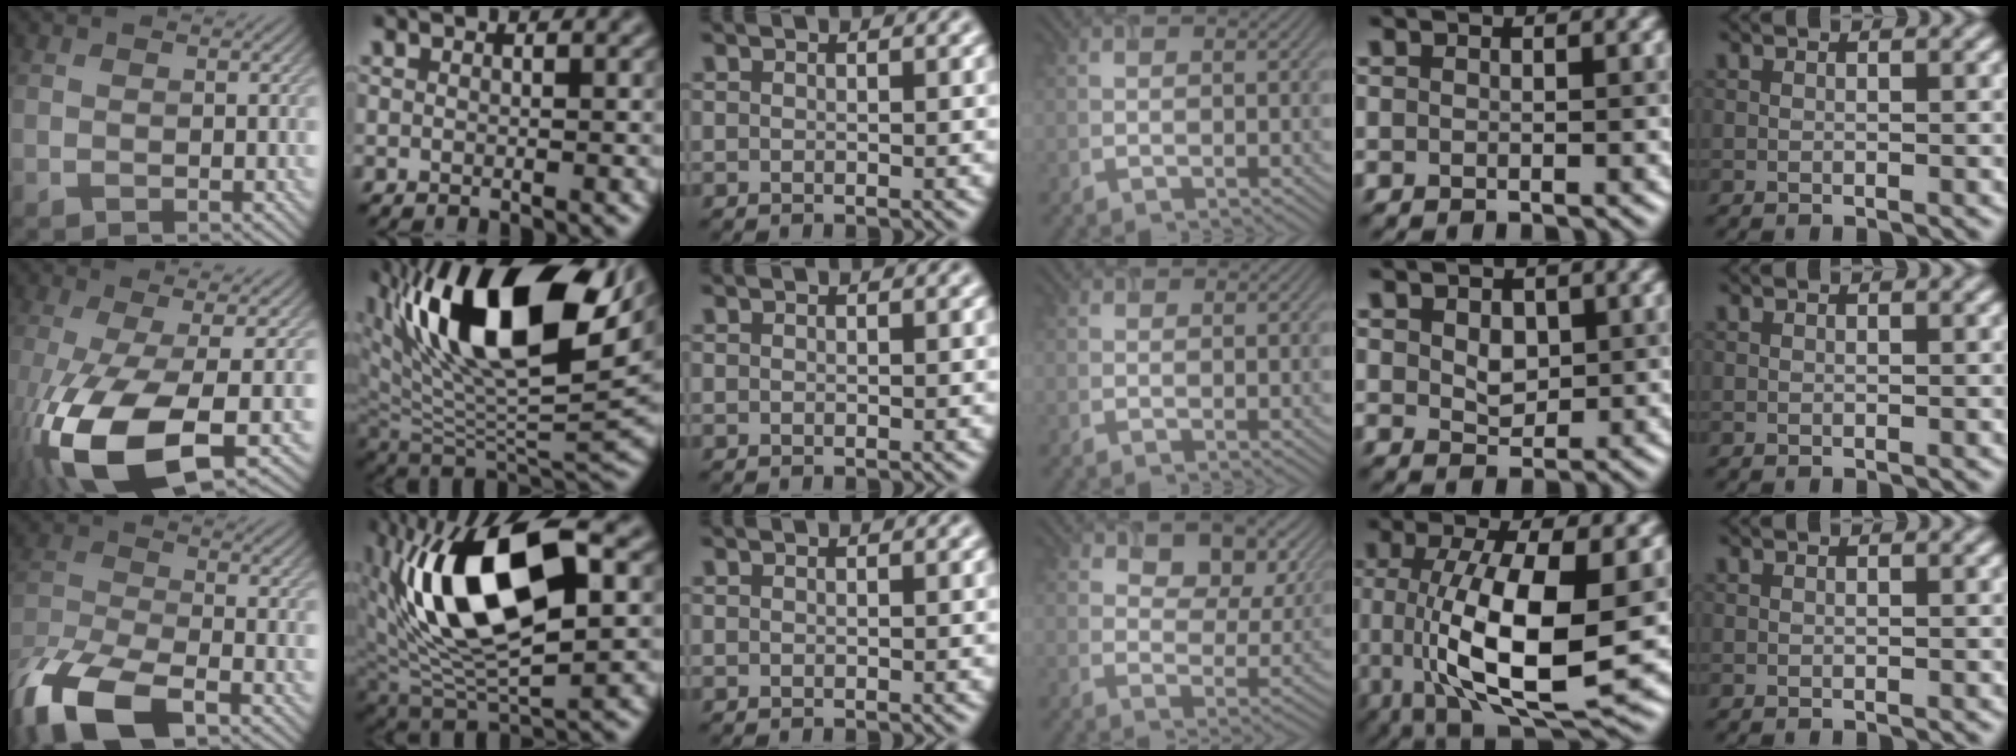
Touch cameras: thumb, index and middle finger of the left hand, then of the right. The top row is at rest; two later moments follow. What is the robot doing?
{"motion": "extract", "object": "airpods case & airpods"}